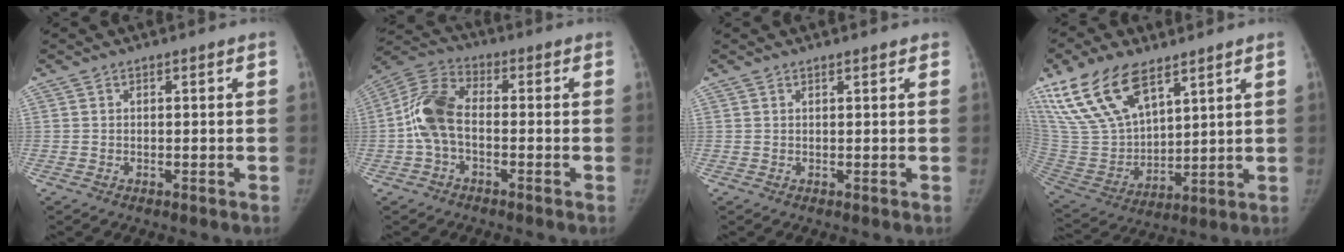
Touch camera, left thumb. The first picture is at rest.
{"total": 9.9, "force": [-1.3, 5.8, 7.9], "torque": [-0.165, 0.030, -0.037]}
{"total": 0.9, "force": [0.7, 0.3, 0.4], "torque": [-0.007, -0.001, 0.008]}
{"total": 19.4, "force": [12.1, 9.5, 11.9], "torque": [-0.219, -0.044, 0.244]}